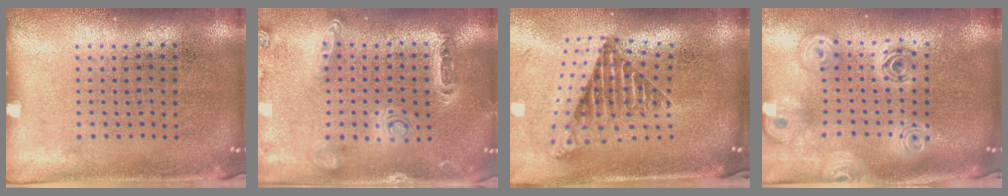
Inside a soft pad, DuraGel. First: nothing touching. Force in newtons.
{"total": 1.4, "press": 1.4, "slide": 0.3}
{"total": 2.5, "press": 1.7, "slide": 1.9}
{"total": 2.5, "press": 1.9, "slide": 1.7}